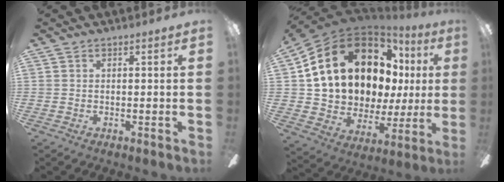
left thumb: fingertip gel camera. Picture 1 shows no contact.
{"total": 22.0, "force": [8.7, 15.2, 13.4], "torque": [-0.276, -0.037, 0.176]}